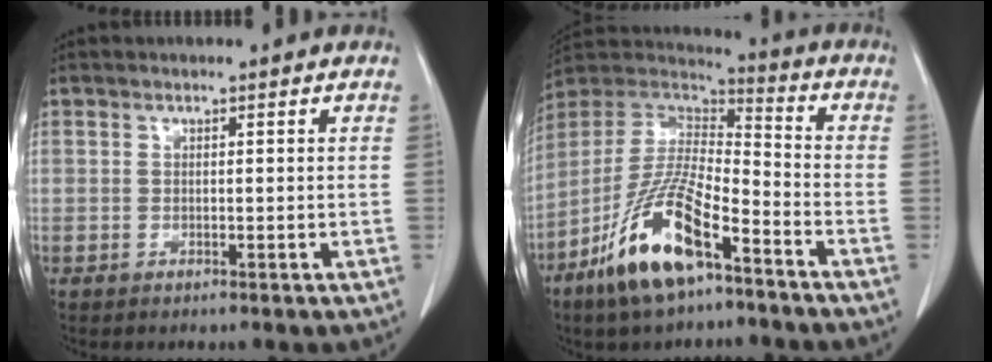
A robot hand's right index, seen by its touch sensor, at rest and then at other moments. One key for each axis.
{"total": 16.3, "fx": -9.3, "fy": 4.2, "fz": 12.6, "tx": -0.261, "ty": -0.013, "tz": -0.172}